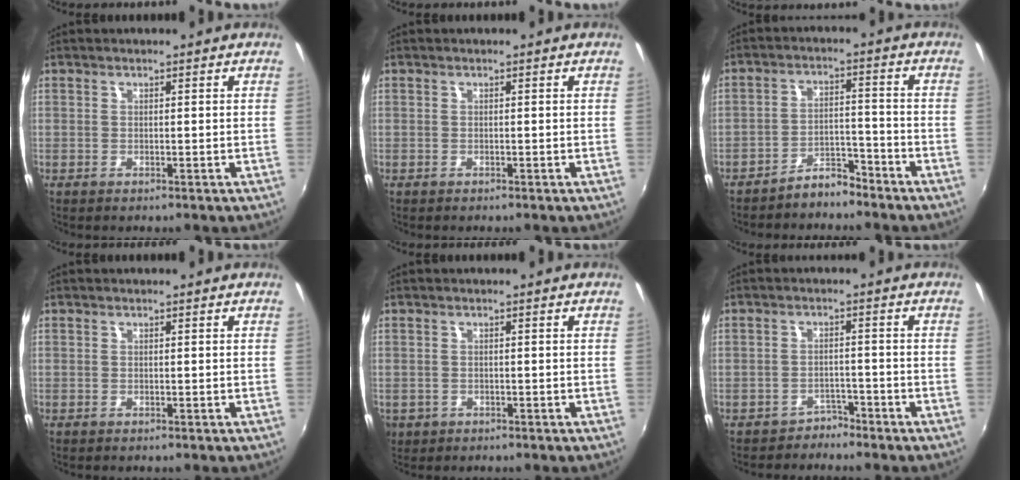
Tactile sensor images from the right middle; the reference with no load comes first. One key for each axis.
{"total": 0.0}
{"total": 5.0, "fx": -4.7, "fy": 1.4, "fz": 1.1, "tx": -0.025, "ty": 0.016, "tz": -0.073}
{"total": 0.0}
{"total": 3.9, "fx": -1.1, "fy": 3.4, "fz": 1.6, "tx": -0.038, "ty": -0.007, "tz": -0.013}
{"total": 2.7, "fx": -2.4, "fy": 1.2, "fz": -0.4, "tx": 0.007, "ty": 0.010, "tz": -0.040}